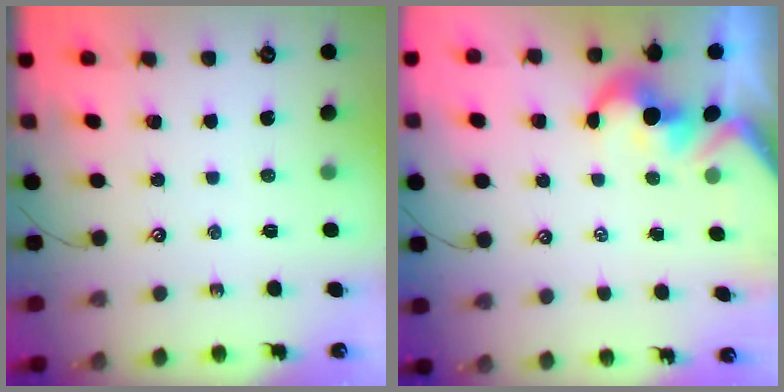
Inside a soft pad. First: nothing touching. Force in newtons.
{"total": 1.7, "press": 1.4, "slide": 1.0}